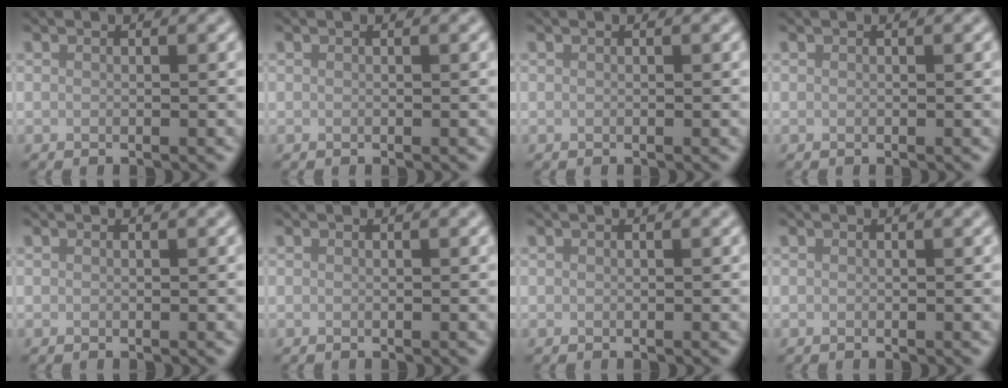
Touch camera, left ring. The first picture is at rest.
{"total": 0.0}
{"total": 0.0}
{"total": 0.0}
{"total": 0.0}
{"total": 0.0}
{"total": 0.0}
{"total": 0.0}